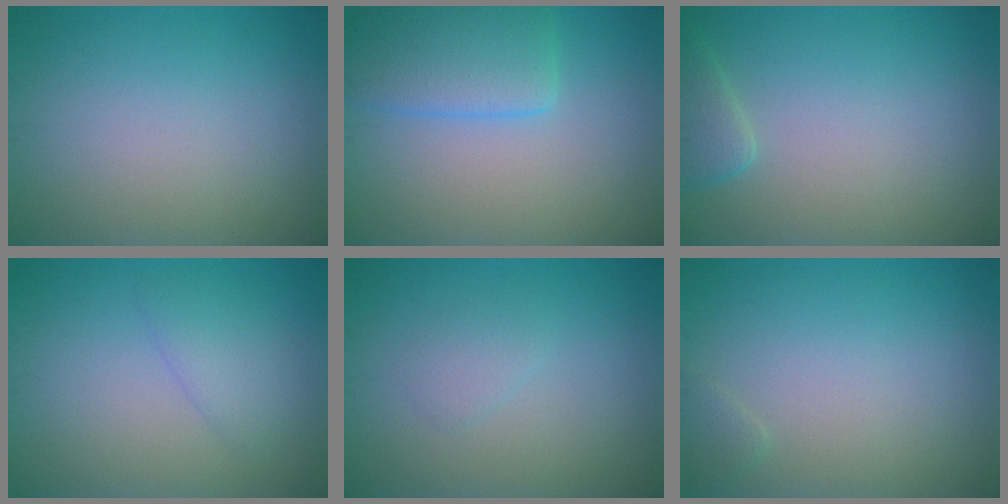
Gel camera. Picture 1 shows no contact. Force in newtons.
{"total": 4.6, "press": 4.6, "slide": 0.2}
{"total": 2.0, "press": 2.0, "slide": 0.2}
{"total": 2.0, "press": 2.0, "slide": 0.2}
{"total": 1.1, "press": 1.1, "slide": 0.1}
{"total": 0.8, "press": 0.8, "slide": 0.0}